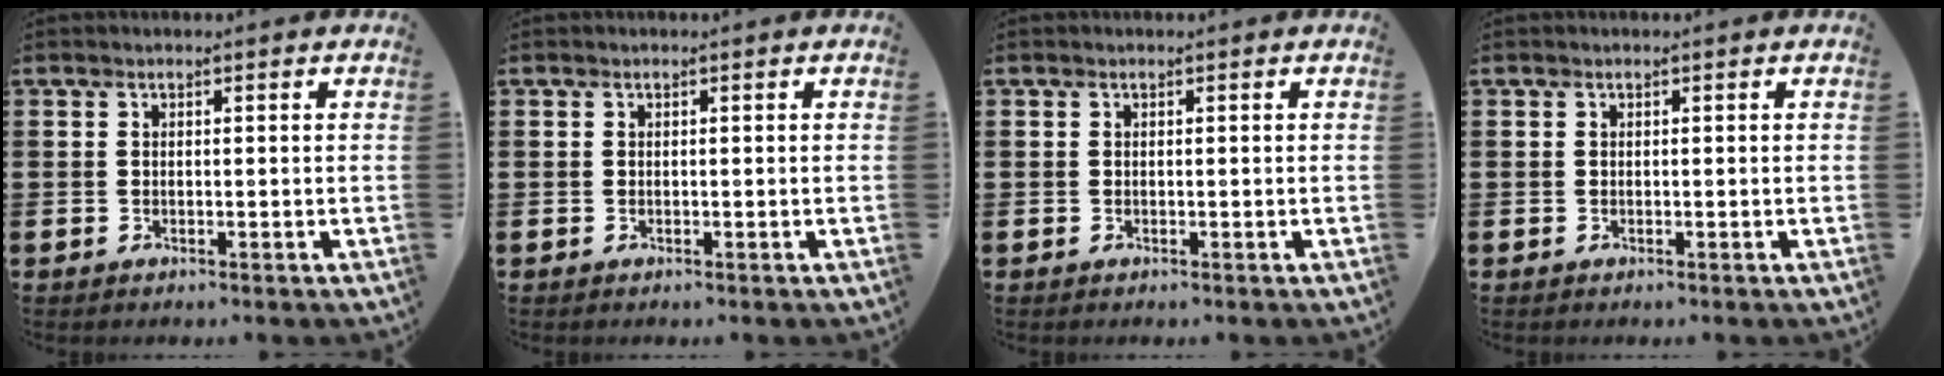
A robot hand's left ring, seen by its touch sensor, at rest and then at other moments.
{"total": 0.0}
{"total": 0.0}
{"total": 0.0}